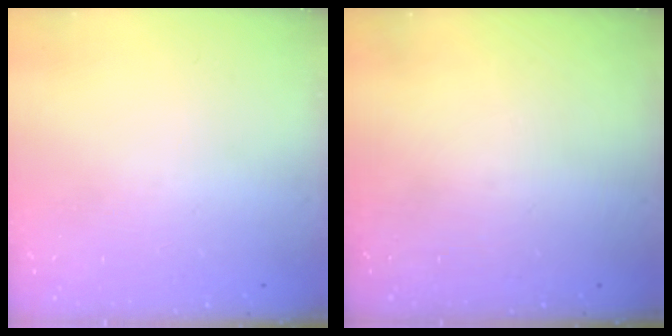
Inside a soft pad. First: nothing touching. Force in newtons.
{"total": 0.0}